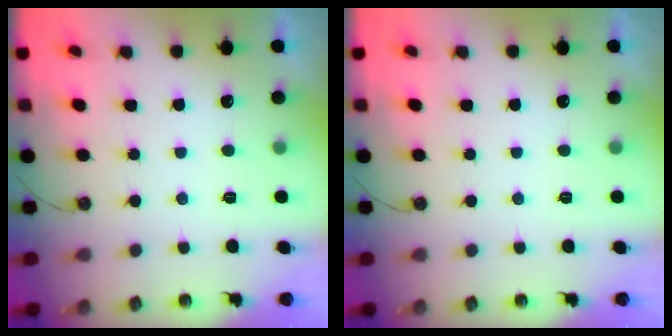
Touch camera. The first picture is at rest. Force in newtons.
{"total": 0.0}